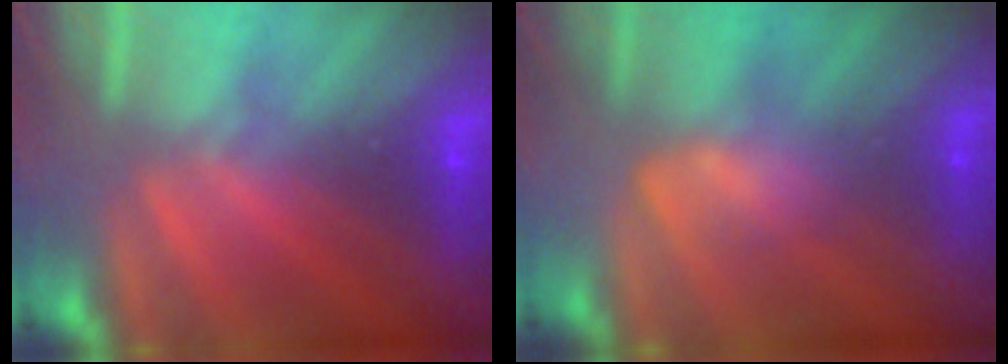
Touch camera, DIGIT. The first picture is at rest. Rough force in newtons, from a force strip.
{"total": 2.9}